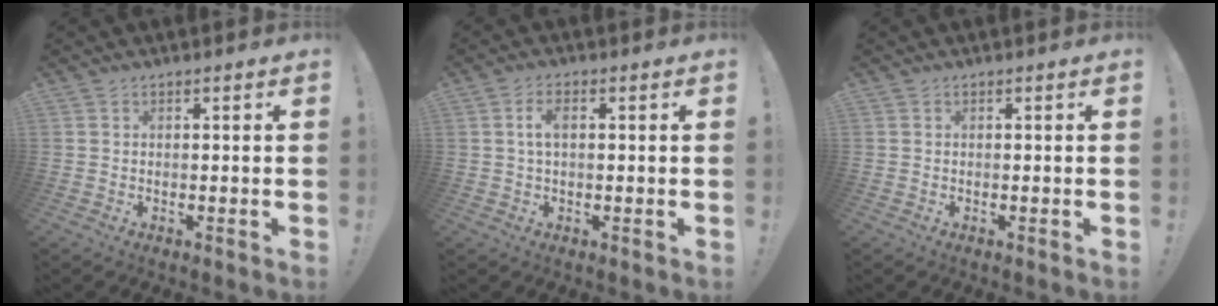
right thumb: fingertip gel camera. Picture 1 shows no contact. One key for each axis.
{"total": 3.5, "fx": 0.7, "fy": 1.5, "fz": 3.1, "tx": -0.059, "ty": 0.005, "tz": 0.012}
{"total": 0.0}